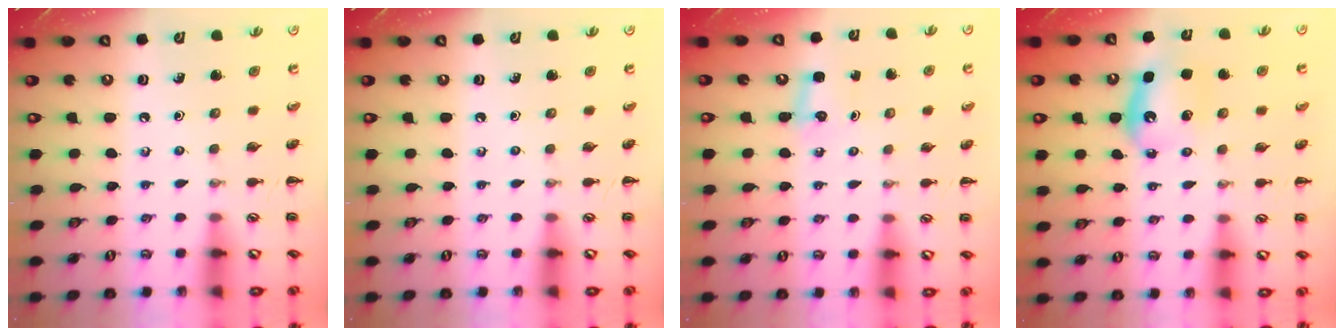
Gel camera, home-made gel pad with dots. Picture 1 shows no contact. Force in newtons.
{"total": 0.0}
{"total": 2.6, "press": 2.5, "slide": 0.7}
{"total": 6.5, "press": 6.4, "slide": 1.1}